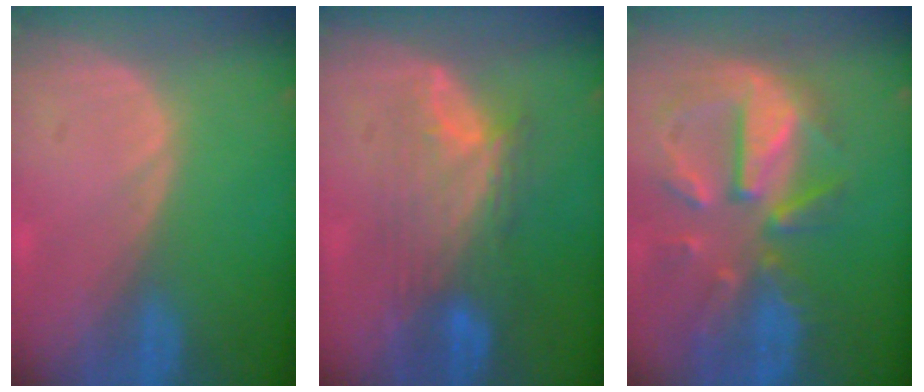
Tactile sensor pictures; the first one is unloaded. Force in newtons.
{"total": 7.7, "press": 7.4, "slide": 2.2}
{"total": 11.3, "press": 9.9, "slide": 5.4}